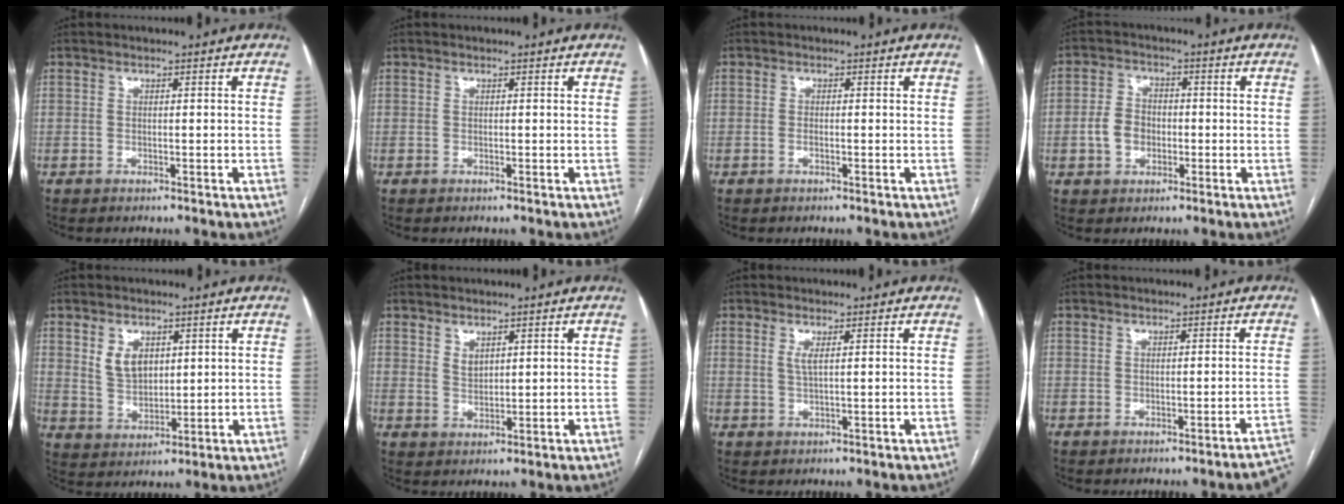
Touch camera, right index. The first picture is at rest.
{"total": 0.0}
{"total": 0.8, "force": [-0.4, 0.2, 0.7], "torque": [-0.015, 0.000, -0.006]}
{"total": 5.3, "force": [-1.0, 4.1, 3.2], "torque": [-0.069, 0.016, -0.016]}
{"total": 5.2, "force": [2.2, 3.5, 3.2], "torque": [-0.064, 0.003, 0.053]}
{"total": 1.9, "force": [1.4, 1.0, 1.0], "torque": [-0.017, -0.005, 0.035]}
{"total": 1.5, "force": [0.6, -0.1, 1.4], "torque": [-0.035, -0.003, 0.014]}
{"total": 3.9, "force": [-3.4, -0.1, 1.9], "torque": [0.004, -0.002, -0.040]}